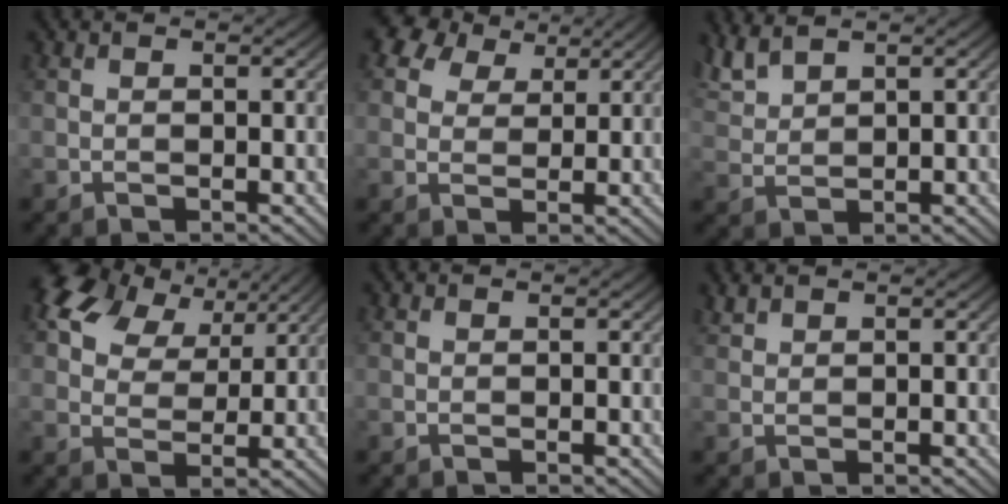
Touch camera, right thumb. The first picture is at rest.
{"total": 5.9, "force": [3.8, 3.7, 2.6], "torque": [-0.052, 0.012, 0.065]}
{"total": 3.9, "force": [3.3, 1.0, 1.8], "torque": [-0.057, 0.007, 0.077]}
{"total": 10.2, "force": [5.9, 6.1, 5.6], "torque": [-0.116, 0.015, 0.104]}
{"total": 0.0}
{"total": 1.1, "force": [1.0, 0.3, 0.3], "torque": [-0.016, 0.003, 0.027]}